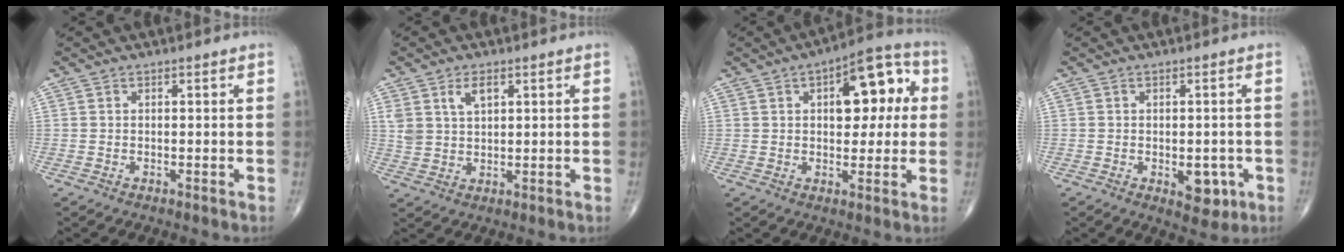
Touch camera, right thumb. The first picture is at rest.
{"total": 5.1, "force": [2.5, 2.9, 3.5], "torque": [-0.058, -0.010, 0.052]}
{"total": 13.4, "force": [3.2, 6.6, 11.2], "torque": [-0.112, 0.021, 0.041]}
{"total": 5.2, "force": [-1.6, 3.0, 3.9], "torque": [-0.025, -0.001, -0.012]}